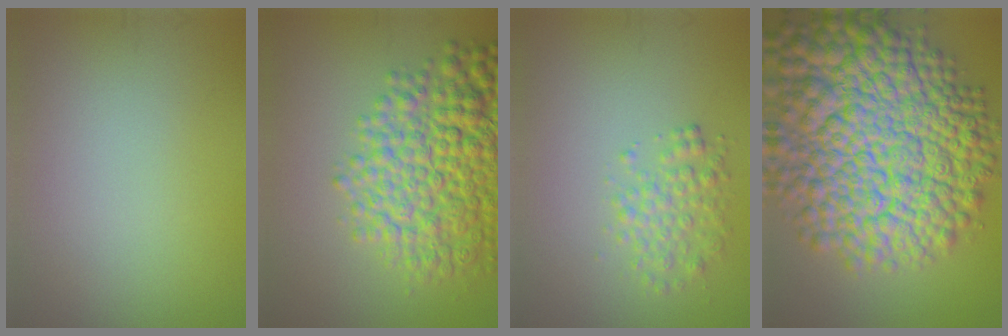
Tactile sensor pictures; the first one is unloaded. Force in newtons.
{"total": 9.3, "press": 9.3, "slide": 0.3}
{"total": 2.4, "press": 2.4, "slide": 0.1}
{"total": 16.7, "press": 16.7, "slide": 0.5}